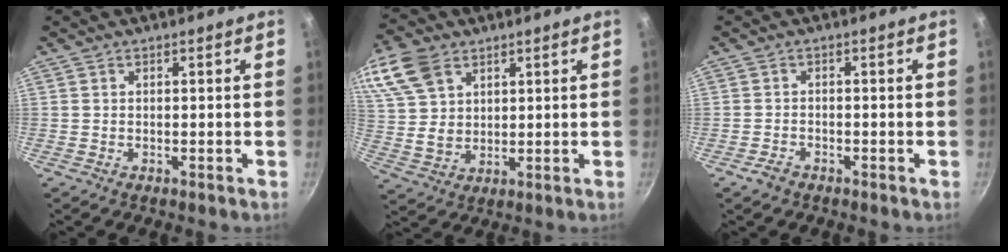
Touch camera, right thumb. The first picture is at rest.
{"total": 13.4, "force": [6.9, 9.1, 6.9], "torque": [-0.133, -0.012, 0.141]}
{"total": 2.2, "force": [-1.6, 1.2, 0.8], "torque": [-0.017, 0.017, -0.028]}